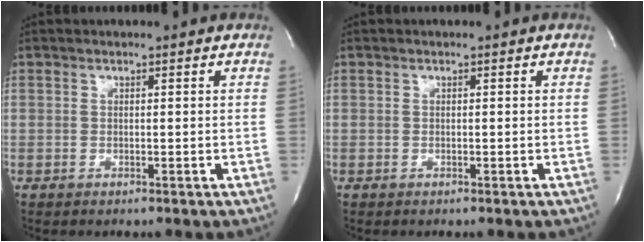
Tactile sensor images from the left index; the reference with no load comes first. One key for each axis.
{"total": 0.0}